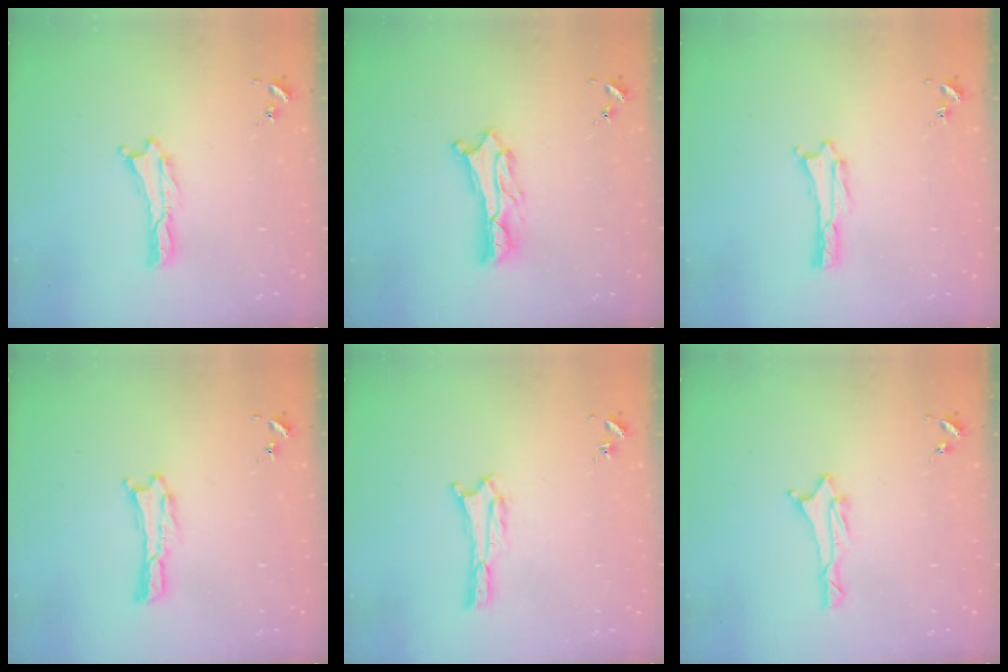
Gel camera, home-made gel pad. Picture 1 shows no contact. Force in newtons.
{"total": 3.7, "press": 3.7, "slide": 0.4}
{"total": 1.1, "press": 1.1, "slide": 0.1}
{"total": 0.0}
{"total": 1.7, "press": 1.7, "slide": 0.3}
{"total": 1.7, "press": 1.6, "slide": 0.5}